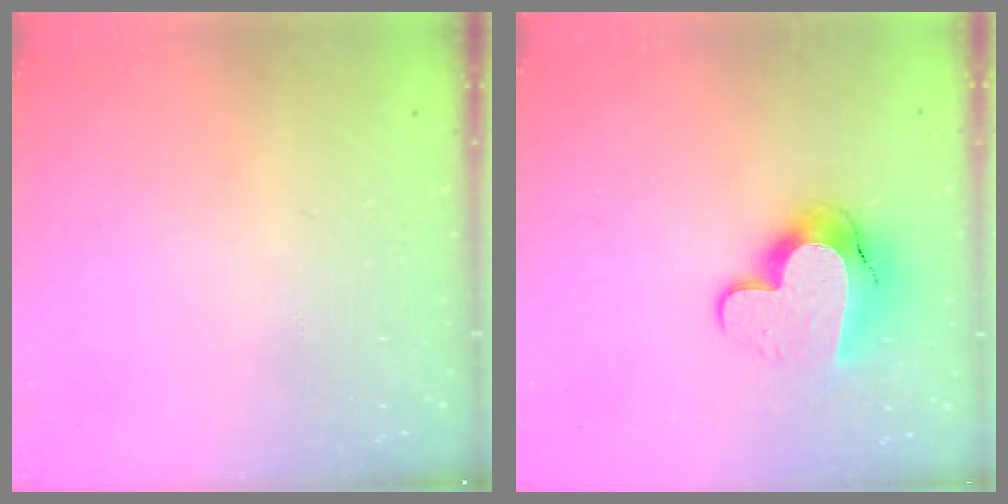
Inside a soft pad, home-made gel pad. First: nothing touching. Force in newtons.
{"total": 13.7, "press": 13.6, "slide": 1.0}